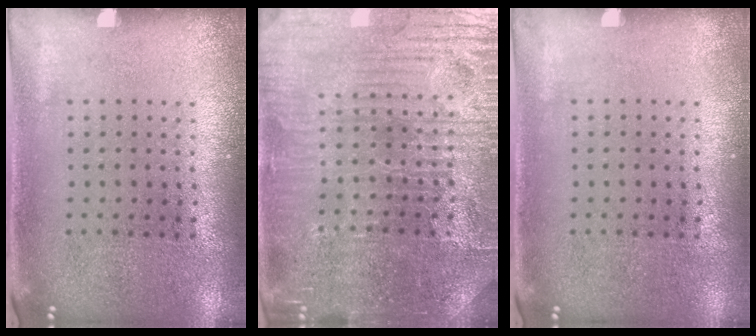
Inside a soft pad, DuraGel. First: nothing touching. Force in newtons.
{"total": 4.8, "press": 4.7, "slide": 1.2}
{"total": 0.0}